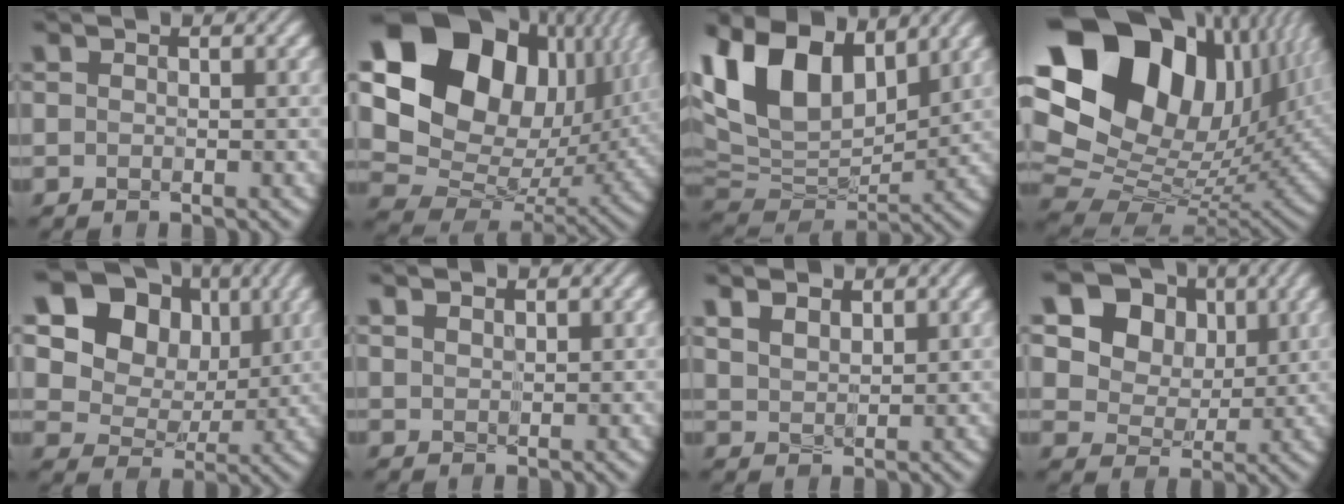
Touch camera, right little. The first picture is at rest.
{"total": 17.9, "force": [6.2, 13.4, 10.2], "torque": [-0.212, 0.019, 0.123]}
{"total": 13.1, "force": [5.8, 7.7, 8.8], "torque": [-0.210, 0.025, 0.106]}
{"total": 20.3, "force": [7.8, 13.3, 13.3], "torque": [-0.275, 0.038, 0.143]}
{"total": 15.2, "force": [6.1, 11.8, 7.3], "torque": [-0.160, 0.026, 0.122]}
{"total": 1.7, "force": [1.2, 0.8, 0.8], "torque": [-0.018, 0.005, 0.017]}
{"total": 4.0, "force": [2.5, 2.2, 2.2], "torque": [-0.055, 0.009, 0.037]}
{"total": 13.9, "force": [6.2, 10.6, 6.5], "torque": [-0.158, 0.022, 0.122]}